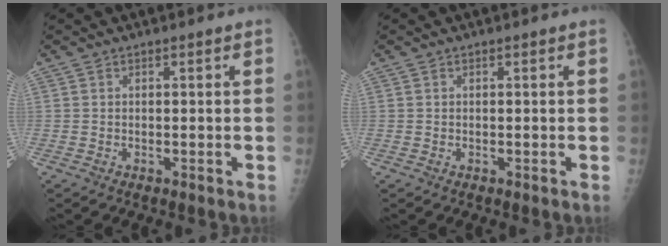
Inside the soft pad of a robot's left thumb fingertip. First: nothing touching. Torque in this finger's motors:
{"motor_torque": [0.01, -0.17, 0.05, -0.19, 0.00]}